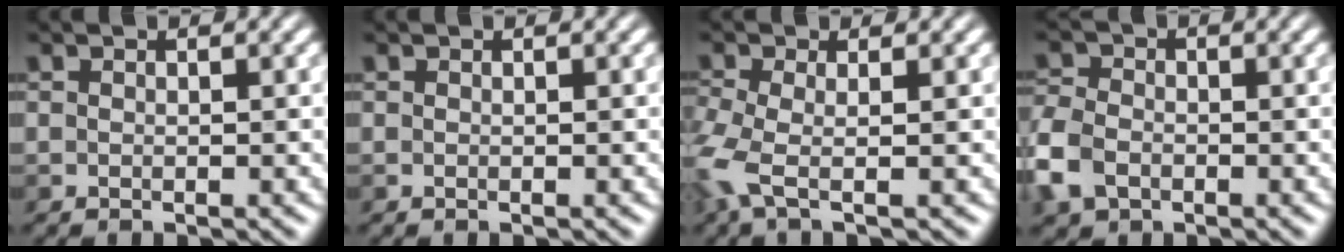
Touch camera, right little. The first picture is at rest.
{"total": 0.0}
{"total": 4.0, "force": [-1.2, 1.7, 3.4], "torque": [-0.101, 0.003, -0.031]}
{"total": 5.5, "force": [-2.5, 3.8, 3.2], "torque": [-0.092, -0.005, -0.058]}